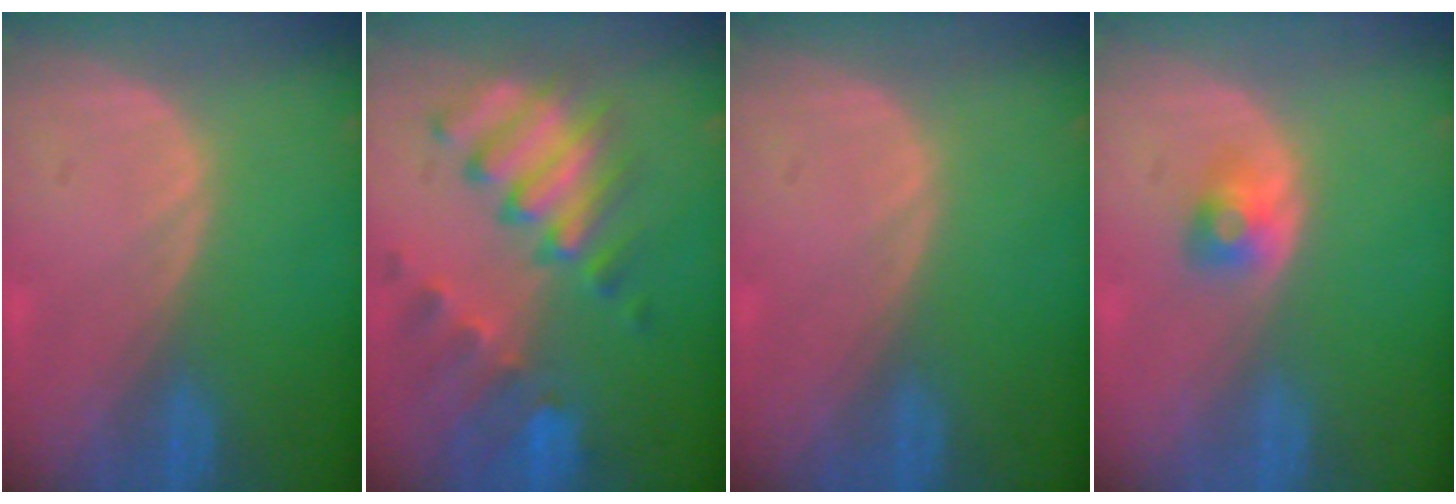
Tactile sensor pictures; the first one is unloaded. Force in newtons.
{"total": 10.2, "press": 8.9, "slide": 5.0}
{"total": 0.0}
{"total": 2.5, "press": 2.3, "slide": 0.9}